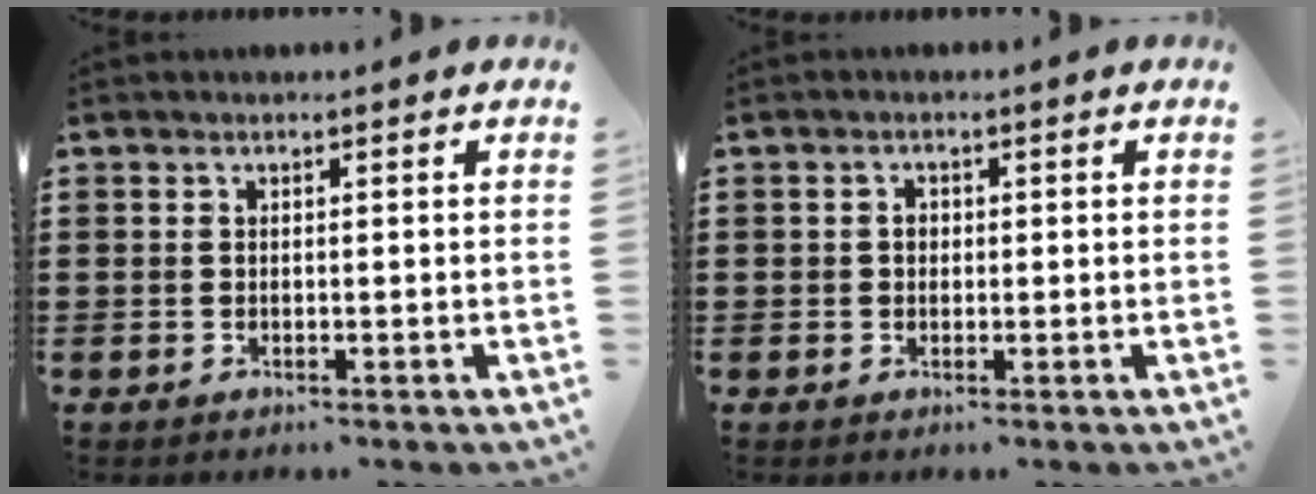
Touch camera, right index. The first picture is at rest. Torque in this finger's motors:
{"motor_torque": [0.35, -0.24, 0.12, 0.02]}